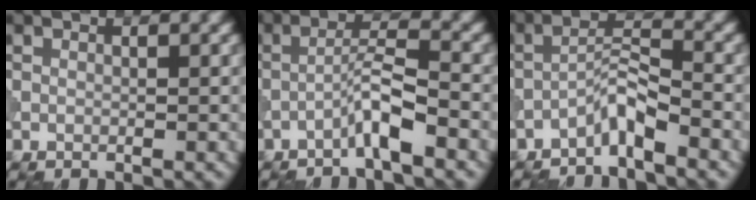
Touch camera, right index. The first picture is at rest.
{"total": 3.2, "force": [-2.0, 0.1, 2.6], "torque": [-0.048, 0.019, -0.043]}
{"total": 3.1, "force": [-2.4, 0.4, 1.9], "torque": [-0.036, 0.017, -0.050]}